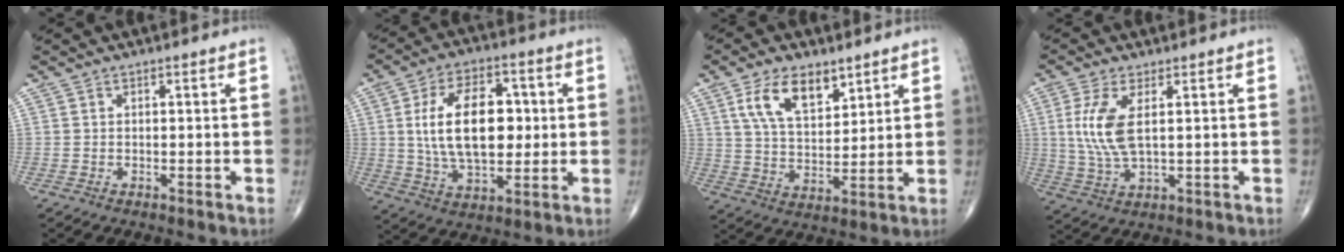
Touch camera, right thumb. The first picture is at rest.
{"total": 16.3, "force": [1.7, 9.1, 13.4], "torque": [-0.211, 0.004, 0.033]}
{"total": 10.9, "force": [6.0, 5.5, 7.2], "torque": [-0.112, -0.029, 0.118]}
{"total": 8.6, "force": [1.8, 3.3, 7.7], "torque": [-0.183, -0.009, 0.041]}